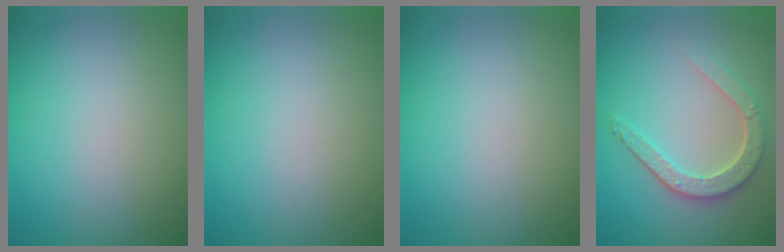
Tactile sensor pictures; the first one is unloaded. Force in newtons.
{"total": 0.0}
{"total": 0.0}
{"total": 4.1, "press": 3.4, "slide": 2.3}